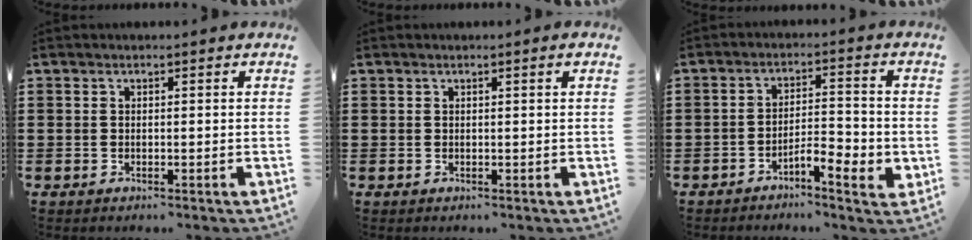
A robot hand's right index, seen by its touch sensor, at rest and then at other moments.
{"total": 0.7, "force": [0.2, -0.1, 0.6], "torque": [-0.010, 0.000, 0.003]}
{"total": 5.2, "force": [-3.1, 1.4, 4.0], "torque": [-0.066, 0.008, -0.056]}